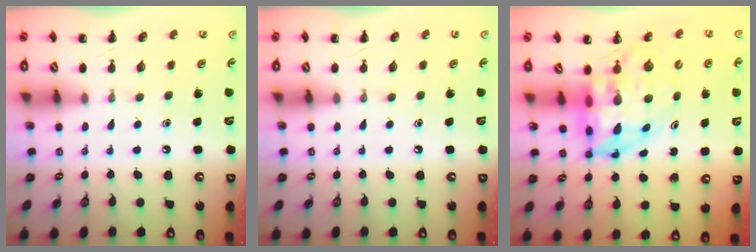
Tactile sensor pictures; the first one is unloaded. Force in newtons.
{"total": 0.0}
{"total": 7.2, "press": 6.9, "slide": 2.0}